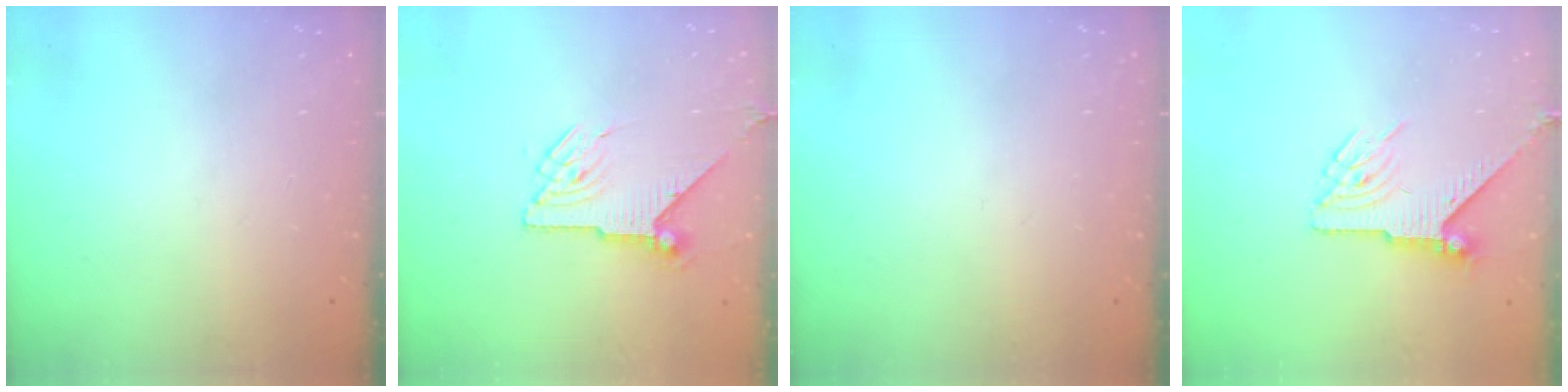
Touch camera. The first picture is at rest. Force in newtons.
{"total": 8.3, "press": 8.3, "slide": 0.3}
{"total": 0.0}
{"total": 6.7, "press": 6.7, "slide": 0.1}